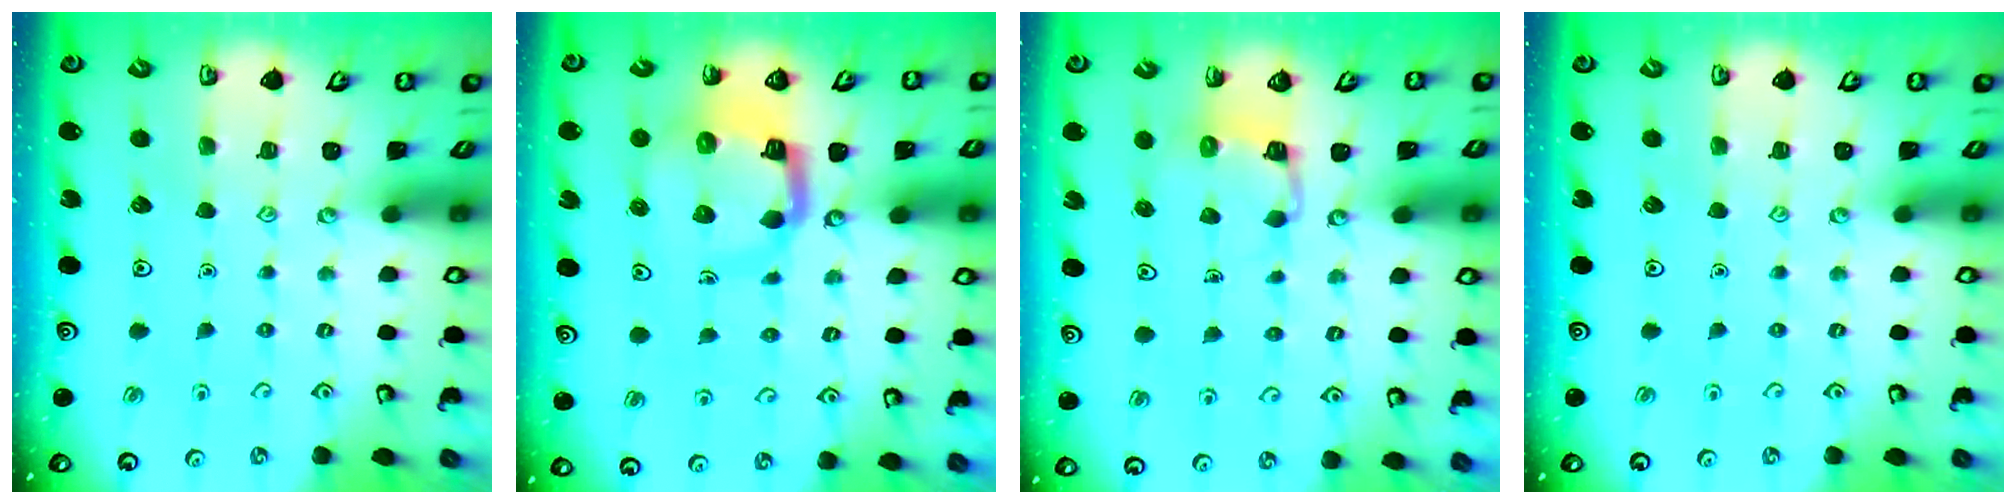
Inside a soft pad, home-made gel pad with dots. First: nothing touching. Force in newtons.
{"total": 10.0, "press": 9.9, "slide": 1.2}
{"total": 2.8, "press": 2.8, "slide": 0.2}
{"total": 0.0}